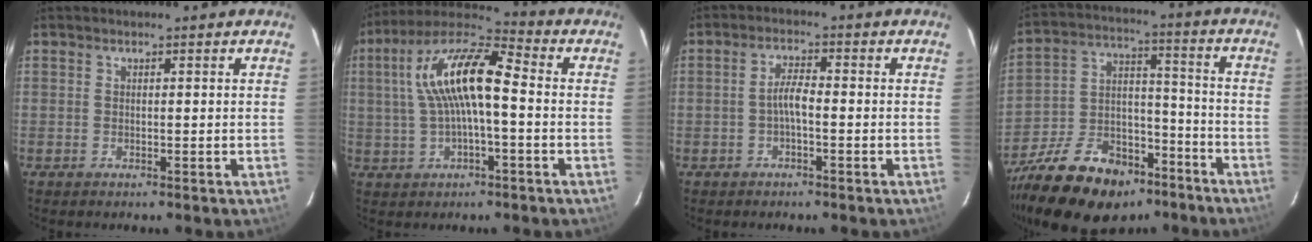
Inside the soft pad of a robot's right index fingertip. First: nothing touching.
{"total": 13.8, "force": [0.8, 4.2, 13.1], "torque": [-0.252, 0.027, 0.008]}
{"total": 2.9, "force": [-1.1, 0.7, 2.6], "torque": [-0.056, 0.009, -0.022]}
{"total": 22.5, "force": [-15.6, 12.3, 10.6], "torque": [-0.231, 0.028, -0.240]}